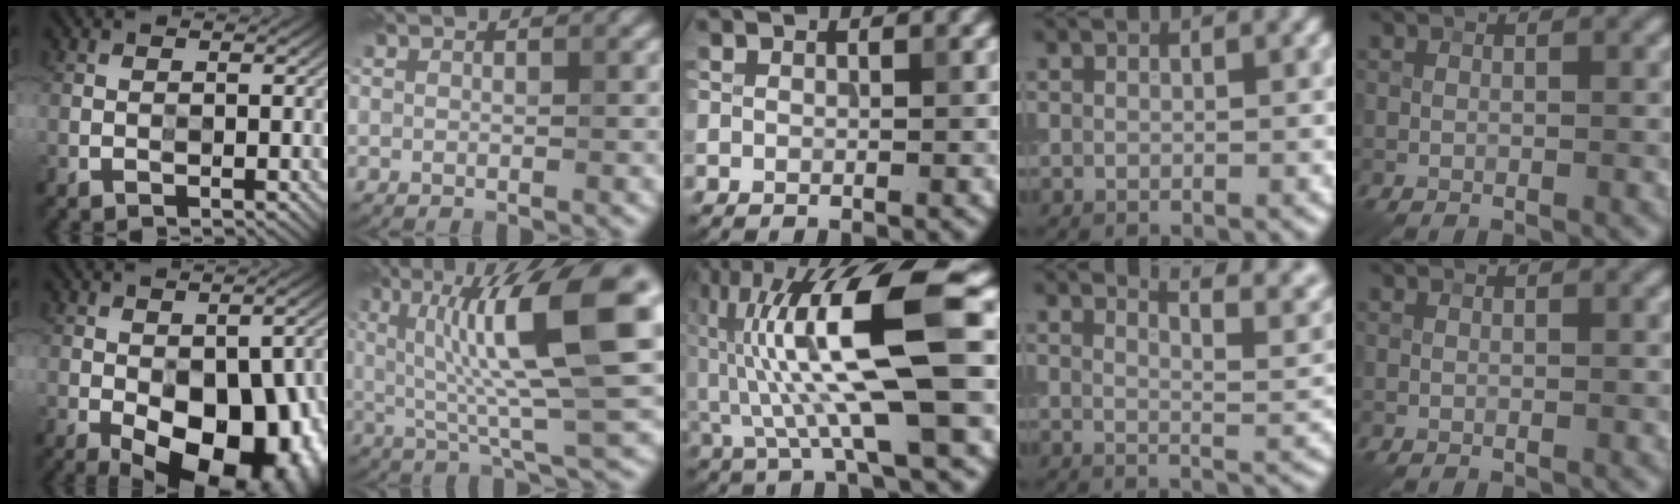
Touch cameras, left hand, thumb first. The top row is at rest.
{"thumb": {"total": 18.8, "force": [-8.6, 10.4, 13.0], "torque": [-0.162, -0.037, -0.089]}, "index": {"total": 11.6, "force": [2.6, 2.0, 11.2], "torque": [-0.174, 0.009, 0.045]}, "middle": {"total": 12.2, "force": [0.1, 2.2, 12.0], "torque": [-0.230, 0.024, 0.004]}, "ring": {"total": 6.0, "force": [4.5, 1.3, 3.7], "torque": [-0.040, 0.014, 0.061]}}